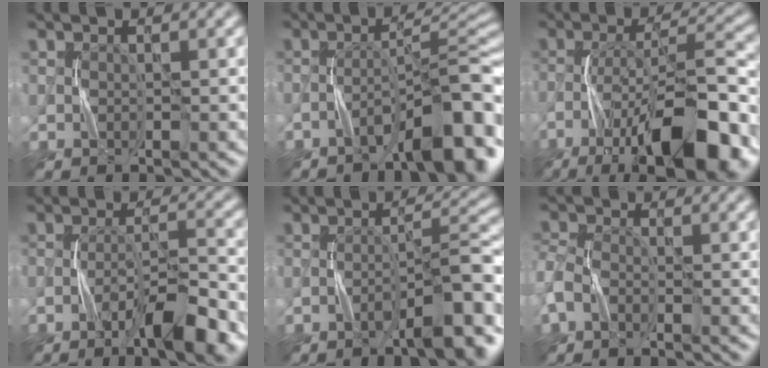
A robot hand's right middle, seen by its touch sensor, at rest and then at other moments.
{"total": 7.9, "force": [-4.8, 1.9, 5.9], "torque": [-0.084, 0.018, -0.080]}
{"total": 13.0, "force": [-7.7, 3.8, 9.8], "torque": [-0.161, 0.008, -0.124]}
{"total": 7.1, "force": [-4.5, 1.5, 5.2], "torque": [-0.084, 0.006, -0.072]}
{"total": 6.4, "force": [-4.1, 1.2, 4.8], "torque": [-0.061, 0.018, -0.063]}
{"total": 2.6, "force": [-1.4, 1.7, 1.5], "torque": [-0.039, -0.002, -0.038]}